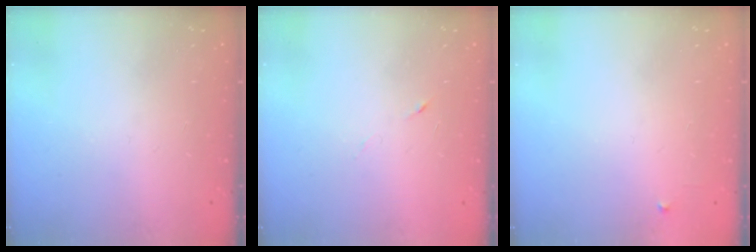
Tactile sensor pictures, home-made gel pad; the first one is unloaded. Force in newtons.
{"total": 3.4, "press": 3.2, "slide": 0.9}
{"total": 2.4, "press": 2.3, "slide": 0.4}